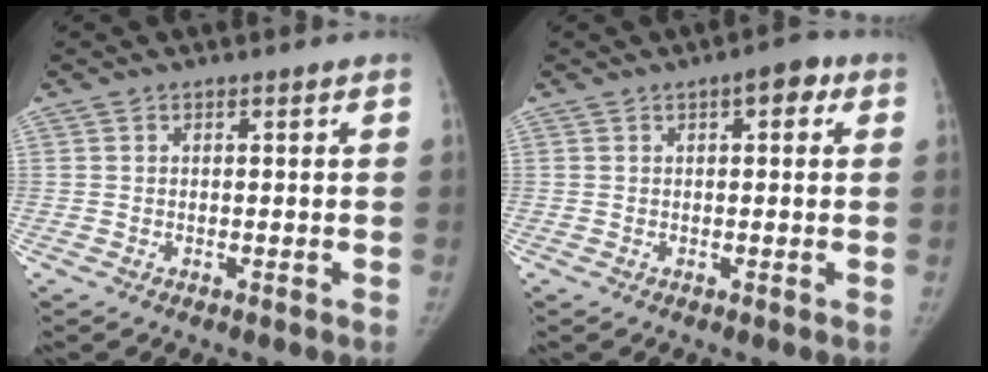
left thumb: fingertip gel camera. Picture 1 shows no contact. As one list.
[{"total": 4.1, "force": [1.7, 1.9, 3.2], "torque": [-0.026, 0.005, 0.013]}]